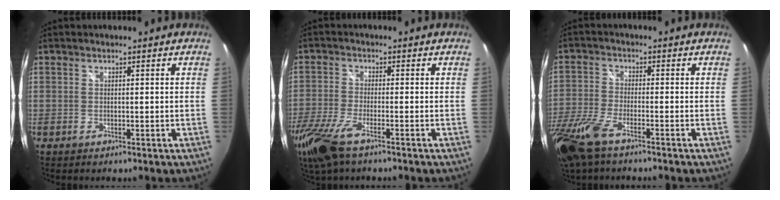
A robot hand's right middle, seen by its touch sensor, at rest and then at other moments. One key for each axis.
{"total": 11.0, "fx": -7.1, "fy": 2.6, "fz": 8.0, "tx": -0.191, "ty": -0.042, "tz": -0.138}
{"total": 11.9, "fx": -7.8, "fy": 3.8, "fz": 8.1, "tx": -0.197, "ty": -0.038, "tz": -0.161}